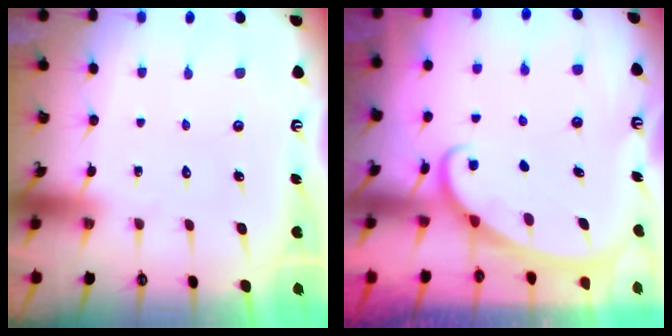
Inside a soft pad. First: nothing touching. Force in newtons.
{"total": 2.2, "press": 2.2, "slide": 0.4}